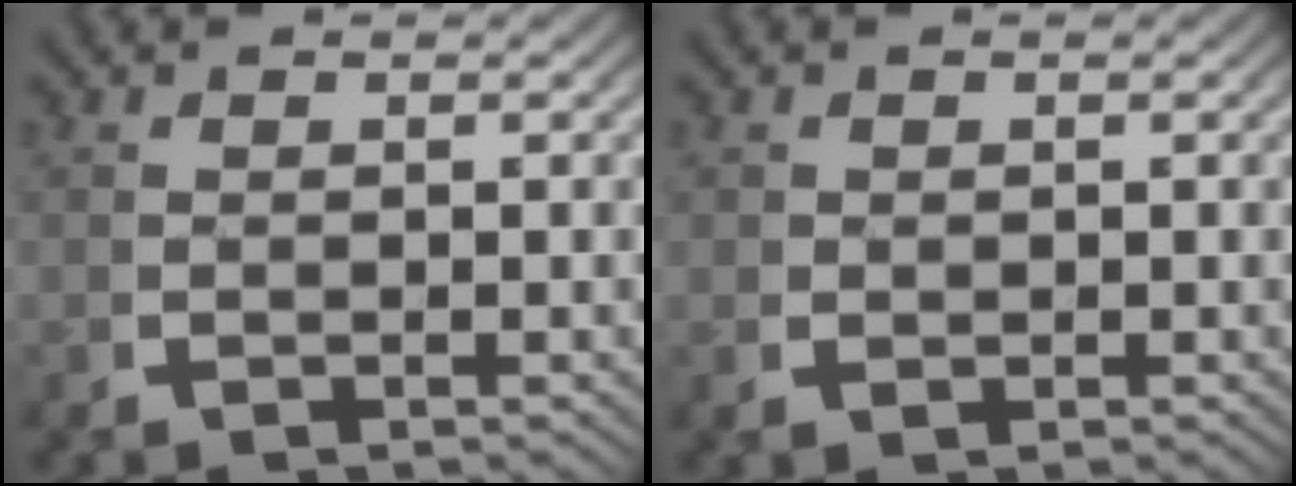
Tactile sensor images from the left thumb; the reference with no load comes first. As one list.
[{"total": 1.0, "force": [0.3, 0.9, 0.4], "torque": [-0.013, -0.008, 0.011]}]